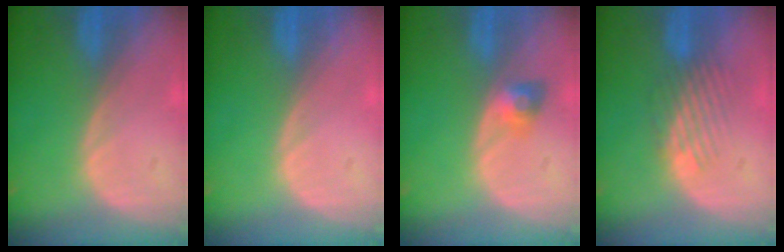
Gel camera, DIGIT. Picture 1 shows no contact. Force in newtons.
{"total": 0.0}
{"total": 3.0, "press": 2.6, "slide": 1.3}
{"total": 4.1, "press": 3.6, "slide": 1.9}